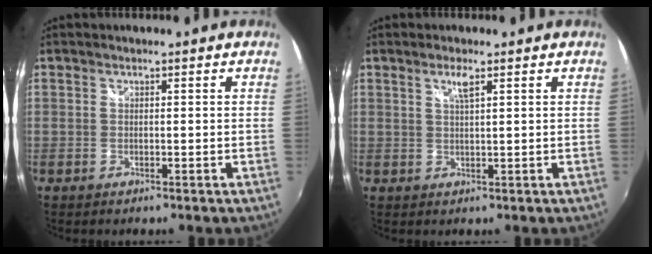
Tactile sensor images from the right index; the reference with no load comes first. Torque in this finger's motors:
{"motor_torque": [0.05, 0.05, 0.02, 0.01]}